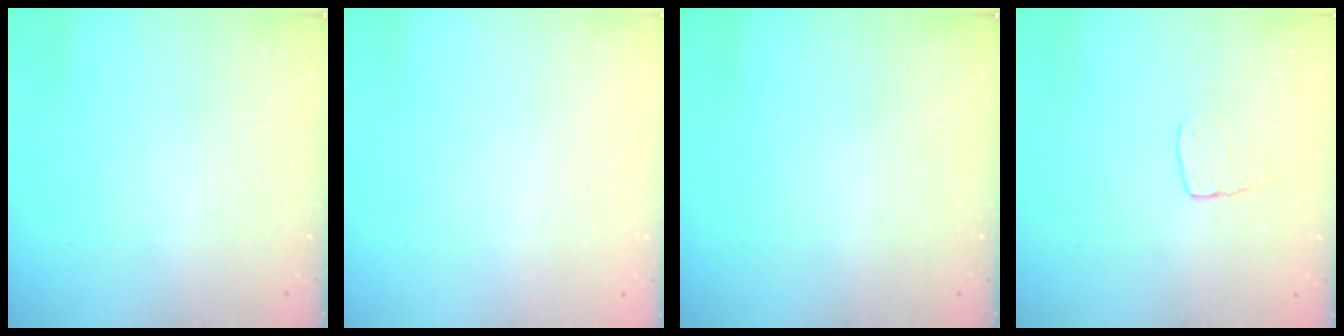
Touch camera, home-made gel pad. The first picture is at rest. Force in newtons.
{"total": 0.0}
{"total": 0.0}
{"total": 6.0, "press": 6.0, "slide": 0.3}